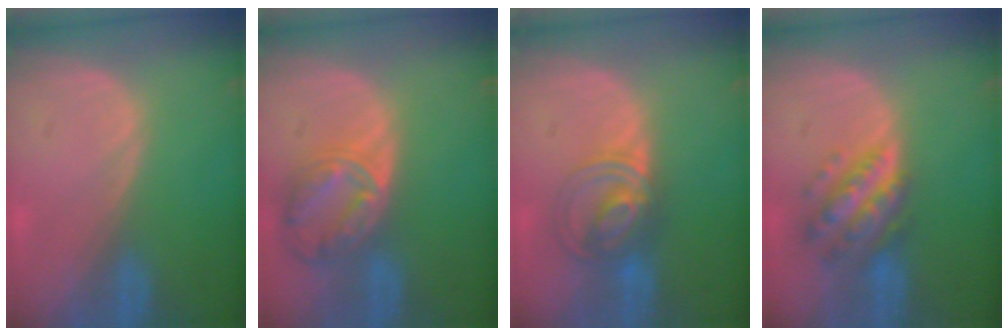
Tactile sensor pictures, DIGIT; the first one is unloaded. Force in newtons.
{"total": 8.2, "press": 7.0, "slide": 4.2}
{"total": 6.3, "press": 6.1, "slide": 1.4}
{"total": 7.0, "press": 7.0, "slide": 0.4}